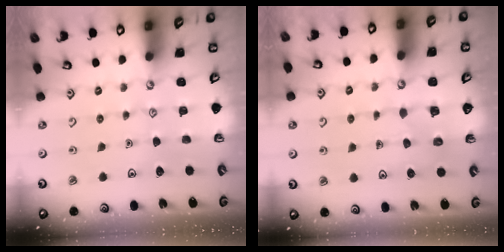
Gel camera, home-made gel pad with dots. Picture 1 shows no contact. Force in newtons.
{"total": 2.5, "press": 2.5, "slide": 0.1}